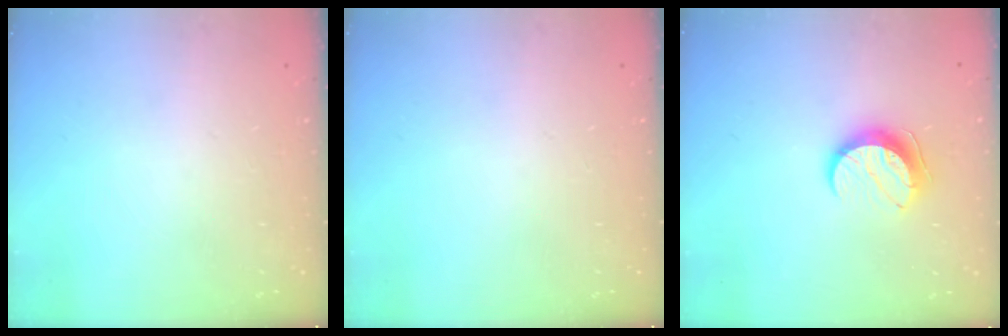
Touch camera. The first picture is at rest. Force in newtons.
{"total": 0.0}
{"total": 10.2, "press": 10.1, "slide": 0.8}